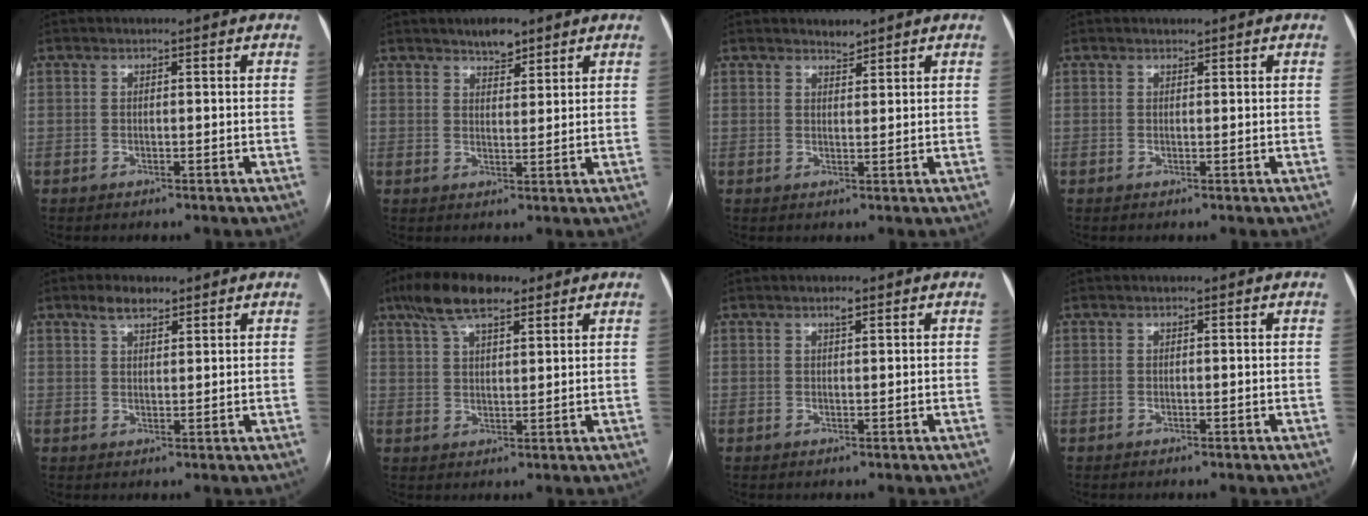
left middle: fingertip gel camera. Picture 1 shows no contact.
{"total": 3.4, "force": [2.8, 1.2, 1.5], "torque": [-0.024, 0.001, 0.043]}
{"total": 1.3, "force": [1.3, 0.2, 0.1], "torque": [-0.005, -0.003, 0.023]}
{"total": 0.0}
{"total": 4.7, "force": [3.4, 1.7, 2.8], "torque": [-0.054, 0.012, 0.061]}
{"total": 8.9, "force": [6.1, 2.9, 5.8], "torque": [-0.112, 0.023, 0.107]}
{"total": 1.0, "force": [0.7, 0.1, 0.7], "torque": [-0.013, 0.000, 0.012]}
{"total": 0.0}